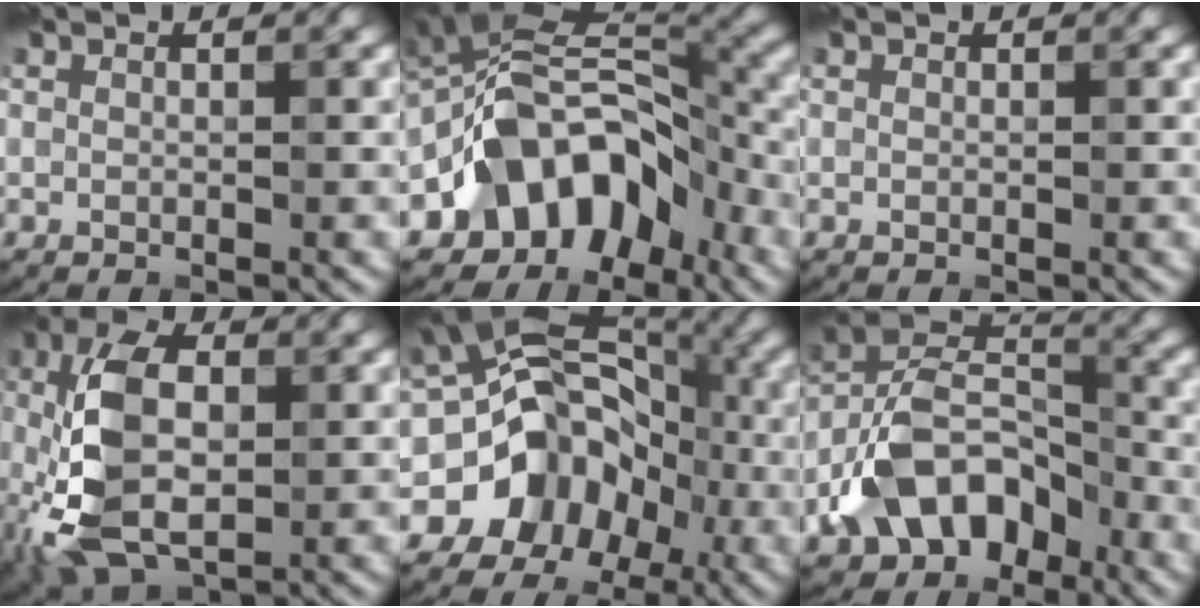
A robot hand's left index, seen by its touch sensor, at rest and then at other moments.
{"total": 11.1, "force": [-5.1, 7.4, 6.5], "torque": [-0.087, 0.021, -0.111]}
{"total": 0.0}
{"total": 9.5, "force": [-1.3, 5.4, 7.7], "torque": [-0.177, 0.004, -0.032]}
{"total": 12.3, "force": [-3.9, 10.3, 5.5], "torque": [-0.054, 0.005, -0.092]}
{"total": 9.8, "force": [-4.9, 6.4, 5.5], "torque": [-0.089, 0.013, -0.107]}